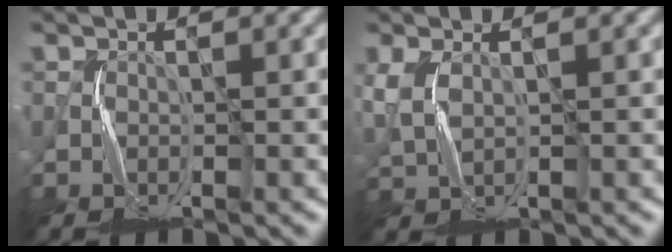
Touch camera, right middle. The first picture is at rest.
{"total": 2.4, "force": [0.8, 1.1, 2.0], "torque": [-0.069, 0.000, 0.021]}